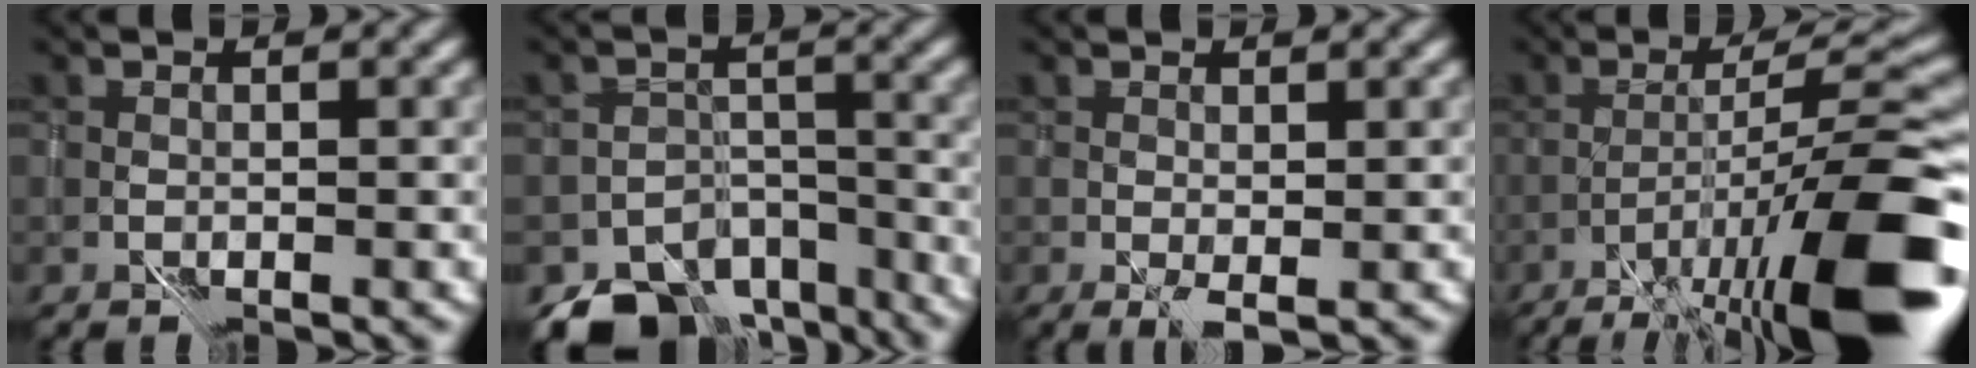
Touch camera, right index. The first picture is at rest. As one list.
[{"total": 8.2, "force": [-6.5, 4.5, 2.4], "torque": [-0.015, -0.006, -0.083]}, {"total": 1.3, "force": [0.6, 0.2, 1.2], "torque": [-0.024, 0.001, 0.013]}, {"total": 13.5, "force": [-6.5, 2.2, 11.7], "torque": [-0.180, 0.016, -0.096]}]